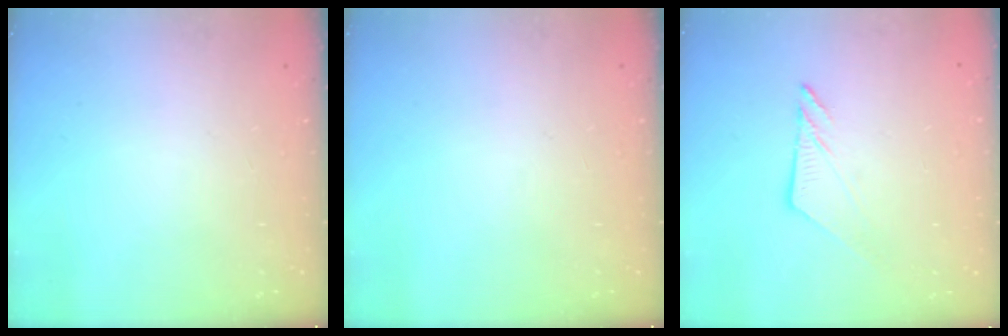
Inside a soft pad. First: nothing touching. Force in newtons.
{"total": 0.0}
{"total": 7.0, "press": 7.0, "slide": 0.2}